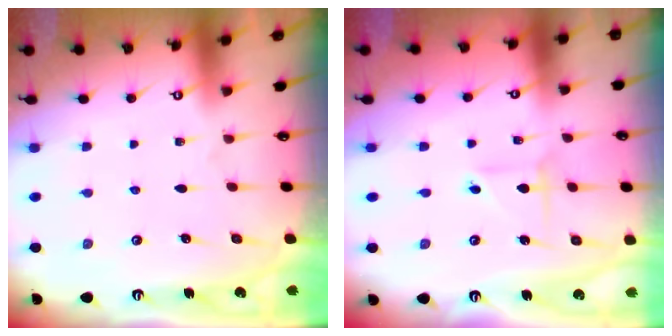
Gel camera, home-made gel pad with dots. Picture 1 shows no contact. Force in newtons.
{"total": 2.9, "press": 2.9, "slide": 0.2}